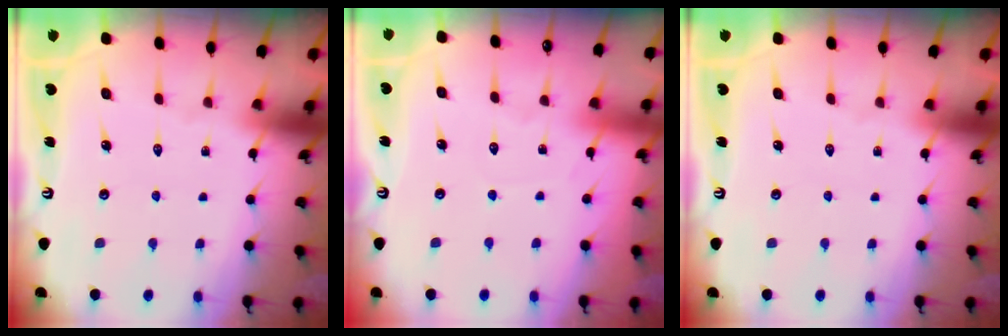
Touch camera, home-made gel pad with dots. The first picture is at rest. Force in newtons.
{"total": 2.9, "press": 2.8, "slide": 0.4}
{"total": 0.0}